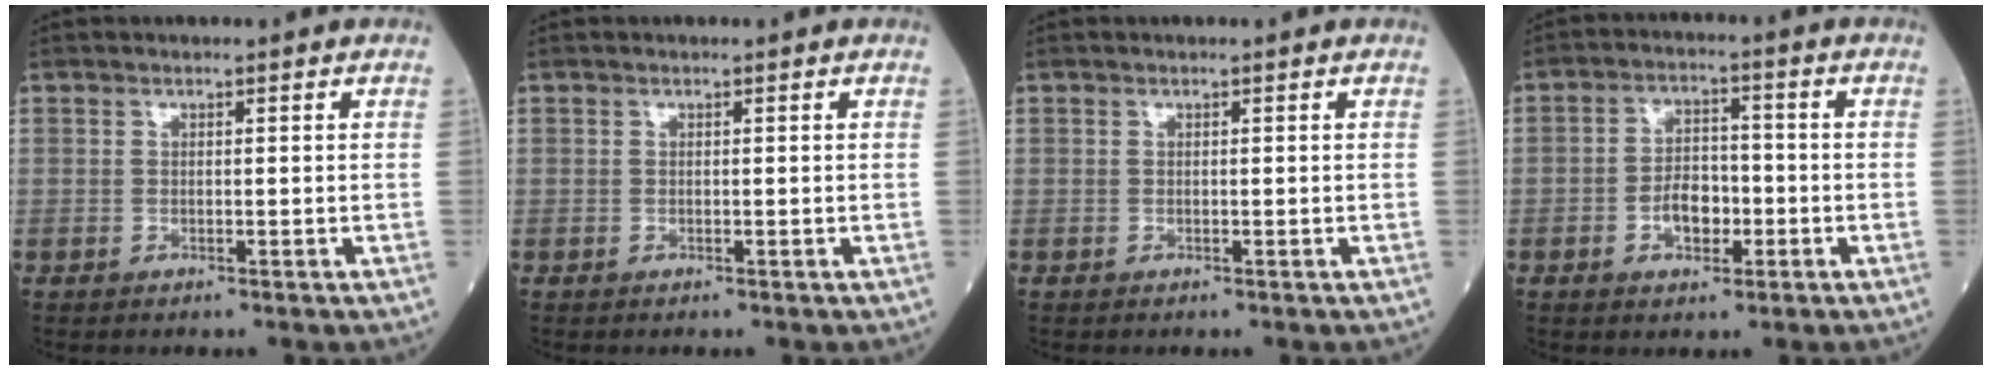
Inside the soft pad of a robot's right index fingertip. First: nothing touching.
{"total": 0.0}
{"total": 0.0}
{"total": 5.4, "force": [-1.8, 3.2, 4.0], "torque": [-0.071, 0.010, -0.031]}